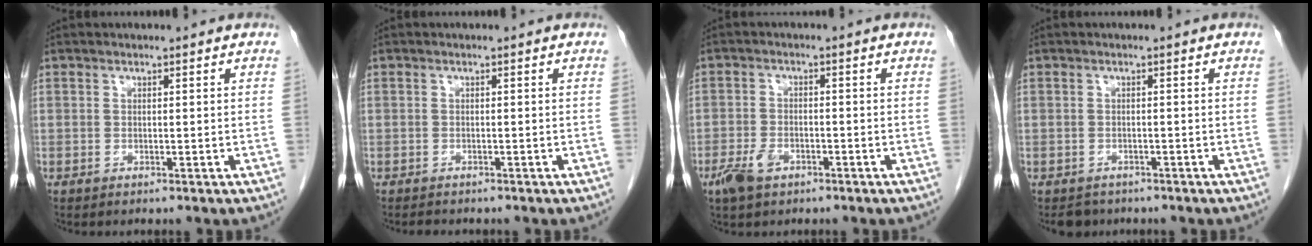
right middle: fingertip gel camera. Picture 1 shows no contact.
{"total": 1.6, "force": [-1.5, 0.4, 0.5], "torque": [-0.020, -0.007, -0.018]}
{"total": 4.2, "force": [-2.5, 2.2, 2.6], "torque": [-0.059, -0.002, -0.043]}
{"total": 2.5, "force": [-2.1, 1.4, 0.1], "torque": [-0.011, -0.002, -0.031]}